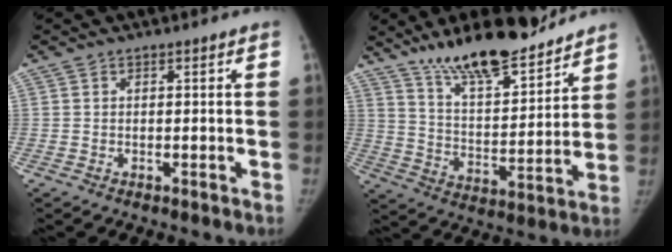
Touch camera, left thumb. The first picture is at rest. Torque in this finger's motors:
{"motor_torque": [0.38, -0.12, 1.20, -0.99, 0.15]}